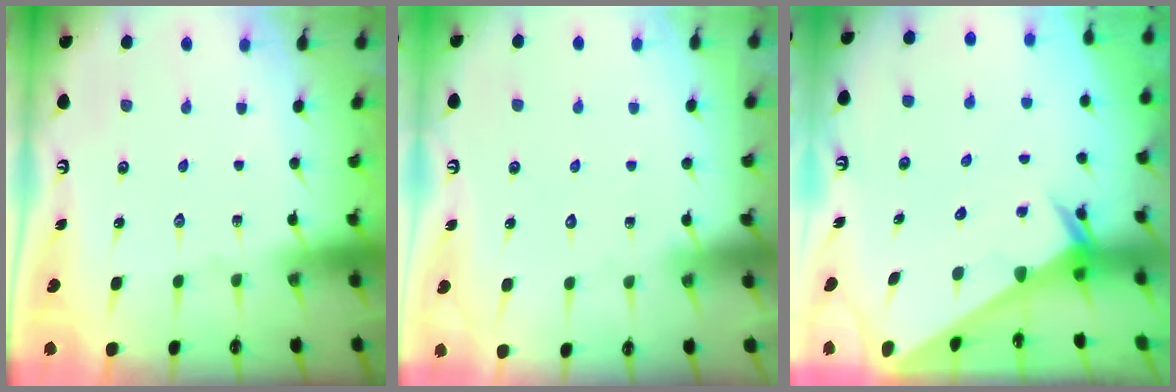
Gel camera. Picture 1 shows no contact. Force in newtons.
{"total": 2.9, "press": 2.9, "slide": 0.2}
{"total": 2.8, "press": 2.8, "slide": 0.0}